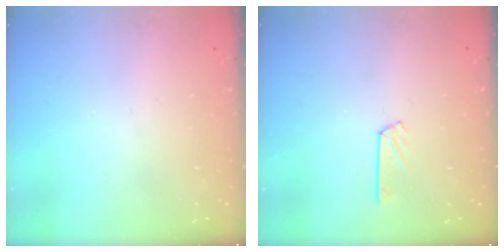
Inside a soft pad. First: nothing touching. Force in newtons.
{"total": 3.9, "press": 3.9, "slide": 0.5}